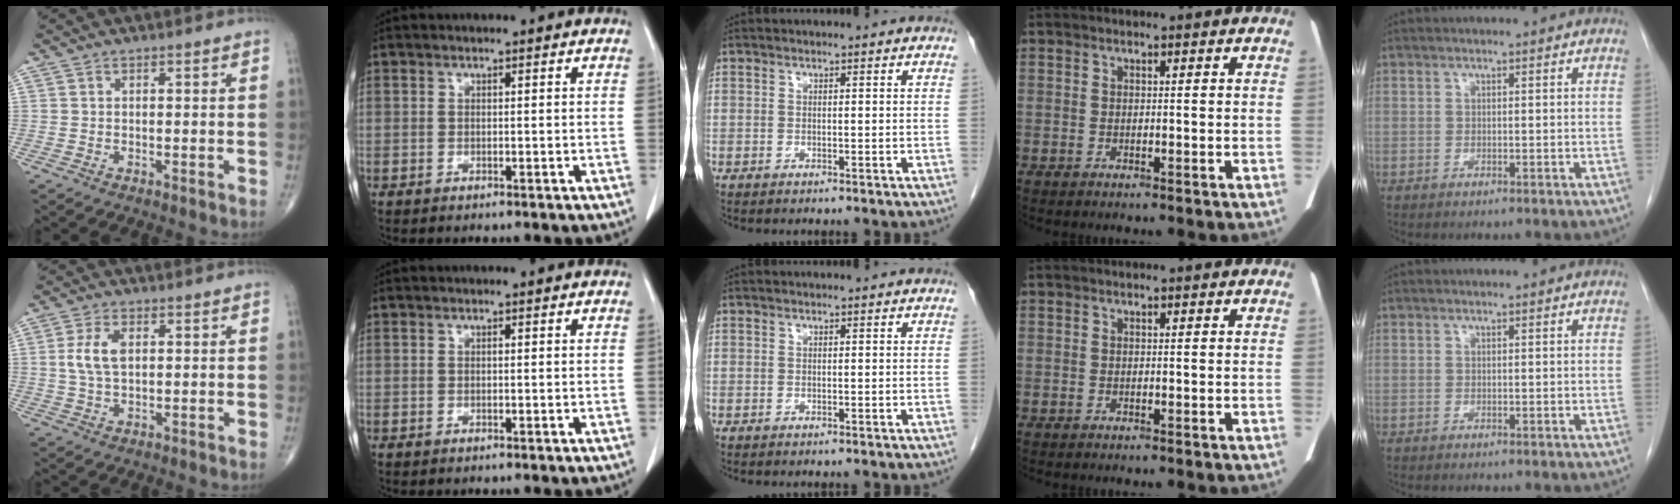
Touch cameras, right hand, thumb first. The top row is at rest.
{"thumb": {"total": 5.7, "force": [1.0, 3.1, 4.7], "torque": [-0.101, 0.002, 0.017]}}